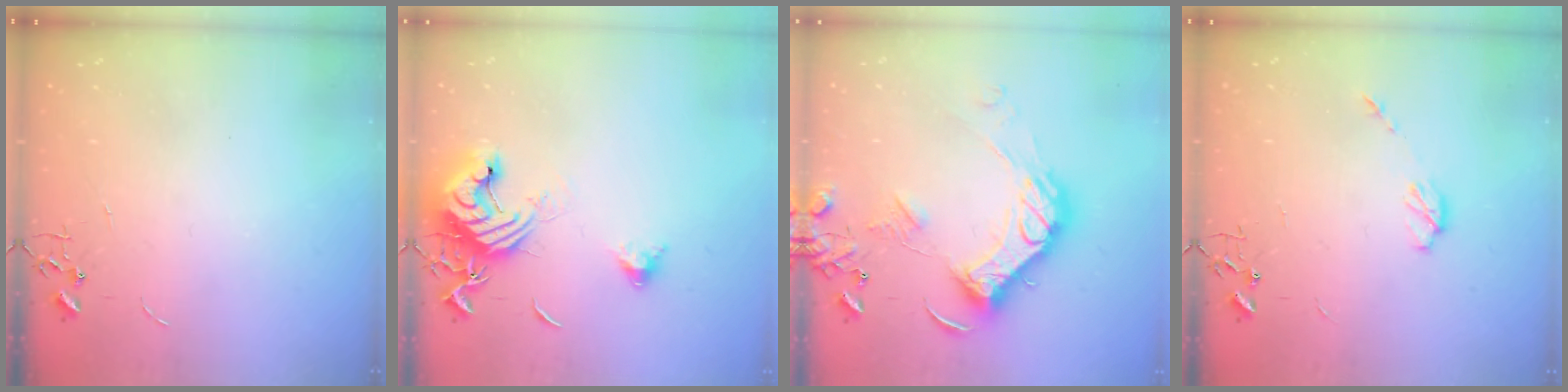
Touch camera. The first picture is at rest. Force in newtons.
{"total": 15.1, "press": 15.0, "slide": 2.0}
{"total": 18.6, "press": 18.5, "slide": 1.9}
{"total": 4.7, "press": 4.7, "slide": 0.3}